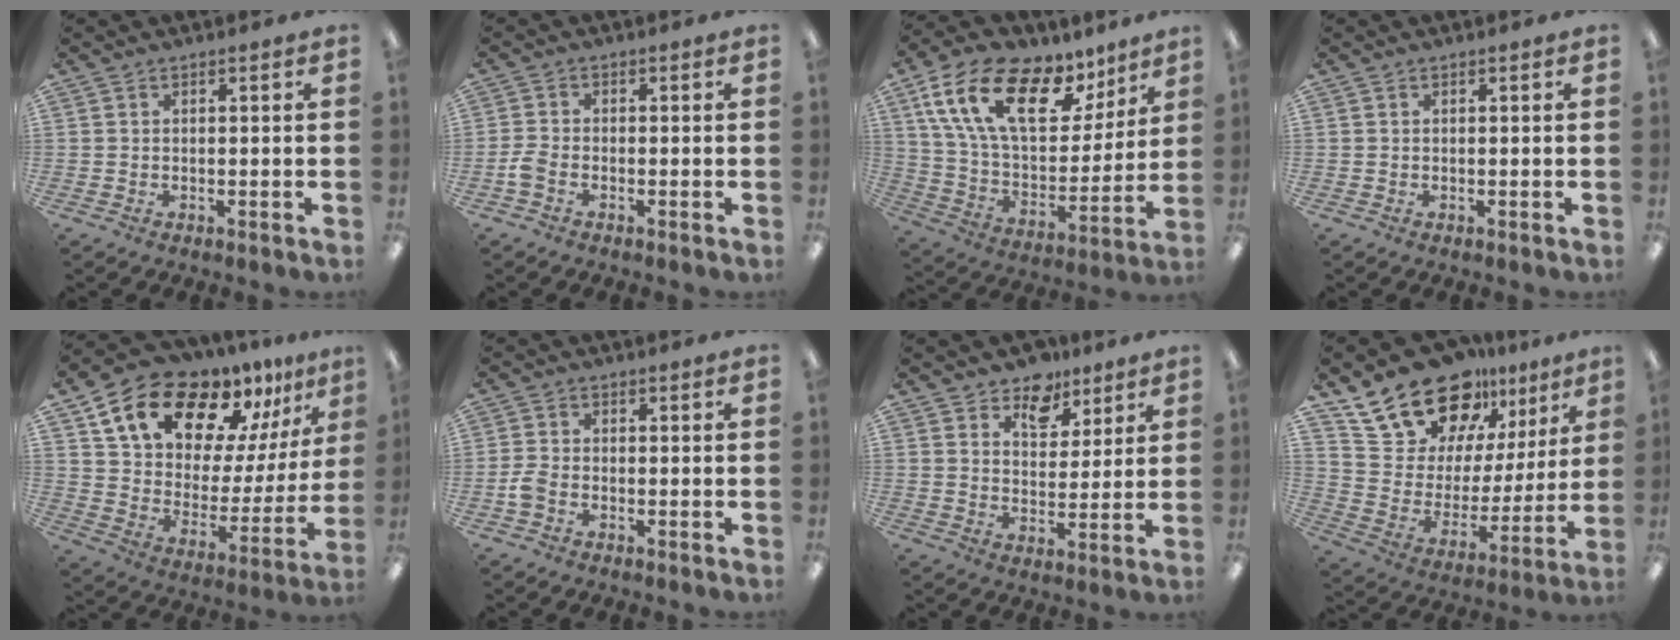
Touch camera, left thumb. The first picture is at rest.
{"total": 2.7, "force": [-1.4, 1.6, 1.7], "torque": [-0.035, 0.004, -0.025]}
{"total": 22.8, "force": [11.3, 12.0, 15.8], "torque": [-0.282, -0.034, 0.200]}
{"total": 0.0}
{"total": 18.0, "force": [14.0, 8.0, 7.9], "torque": [-0.141, -0.102, 0.246]}
{"total": 3.0, "force": [-1.4, 1.9, 1.9], "torque": [-0.036, 0.005, -0.025]}
{"total": 8.8, "force": [6.6, 5.3, 2.3], "torque": [-0.027, -0.041, 0.117]}
{"total": 22.0, "force": [16.5, 11.8, 8.4], "torque": [-0.159, -0.107, 0.310]}